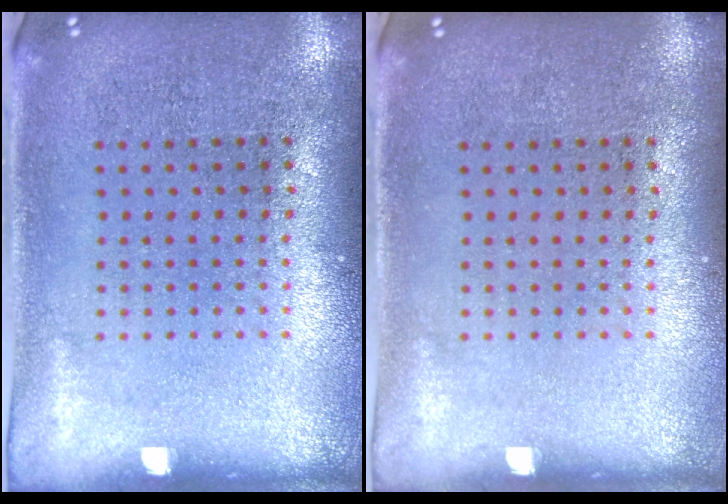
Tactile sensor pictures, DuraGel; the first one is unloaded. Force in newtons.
{"total": 0.0}